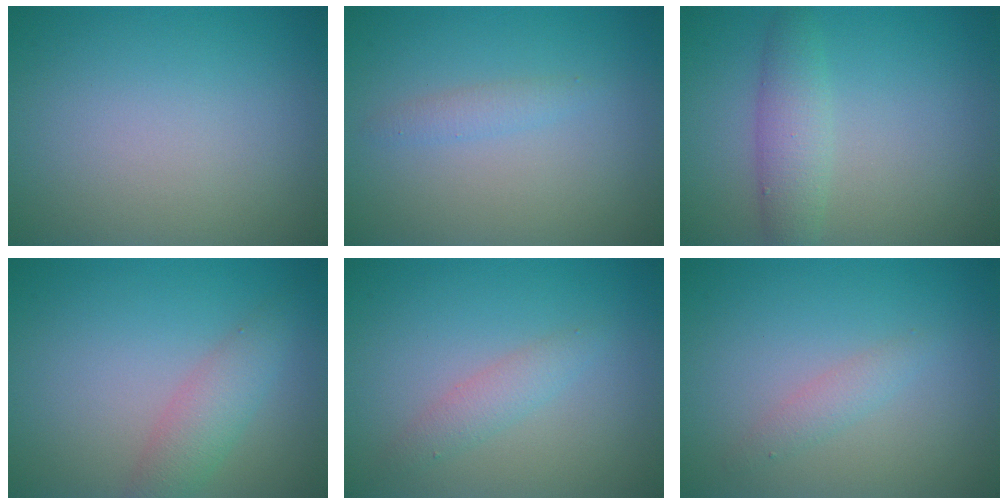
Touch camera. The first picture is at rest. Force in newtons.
{"total": 1.2, "press": 1.2, "slide": 0.0}
{"total": 2.9, "press": 2.9, "slide": 0.0}
{"total": 3.0, "press": 3.0, "slide": 0.1}
{"total": 1.8, "press": 1.8, "slide": 0.1}
{"total": 1.3, "press": 1.3, "slide": 0.0}